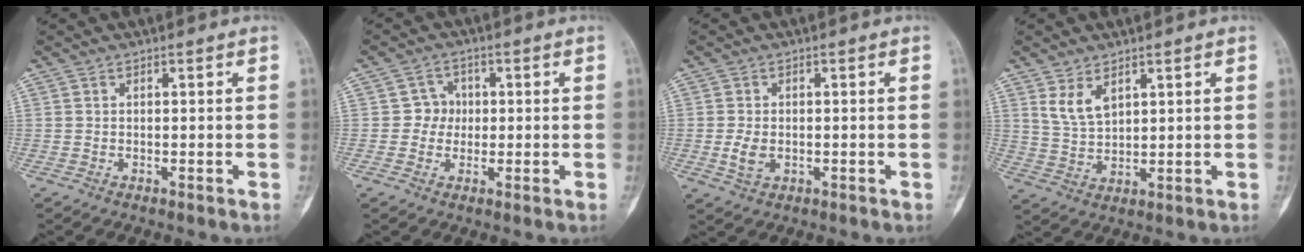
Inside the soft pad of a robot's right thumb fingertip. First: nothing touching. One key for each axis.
{"total": 3.8, "fx": 0.1, "fy": 3.7, "fz": 1.0, "tx": 0.015, "ty": 0.011, "tz": -0.006}
{"total": 3.3, "fx": -0.5, "fy": 2.2, "fz": 2.3, "tx": -0.047, "ty": -0.004, "tz": -0.007}
{"total": 5.1, "fx": 2.9, "fy": 2.7, "fz": 3.2, "tx": -0.054, "ty": -0.020, "tz": 0.065}